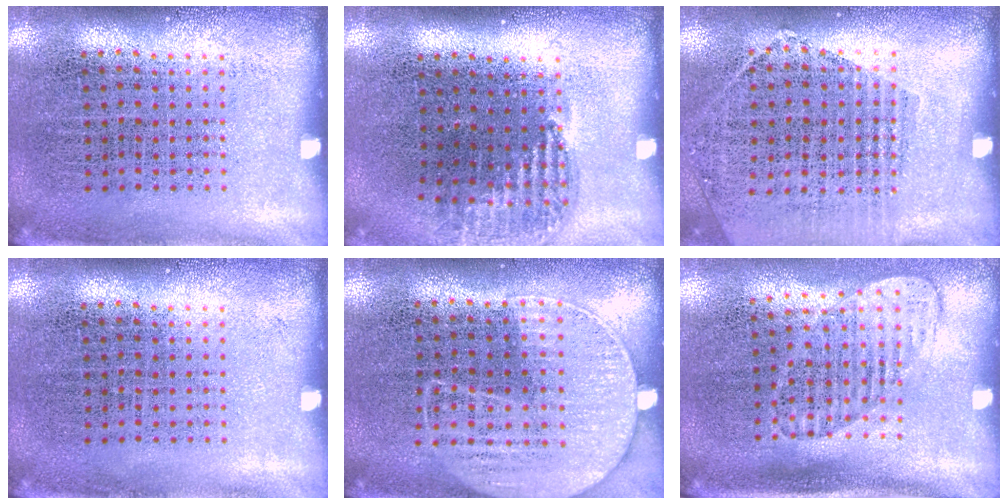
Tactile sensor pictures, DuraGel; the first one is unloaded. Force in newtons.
{"total": 1.0, "press": 1.0, "slide": 0.4}
{"total": 1.2, "press": 1.1, "slide": 0.5}
{"total": 0.0}
{"total": 1.3, "press": 1.0, "slide": 0.7}
{"total": 1.4, "press": 1.1, "slide": 0.9}